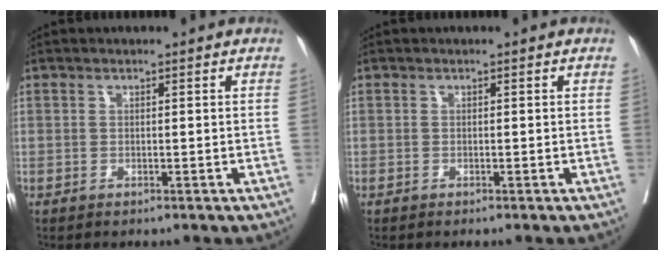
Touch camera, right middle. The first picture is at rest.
{"total": 0.0}